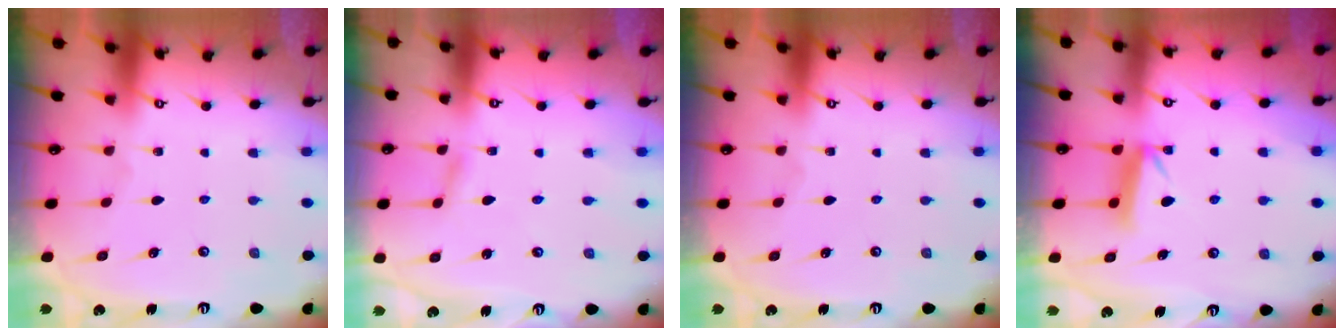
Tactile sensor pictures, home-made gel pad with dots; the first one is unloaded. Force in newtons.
{"total": 2.3, "press": 2.3, "slide": 0.1}
{"total": 0.0}
{"total": 6.7, "press": 6.7, "slide": 0.7}